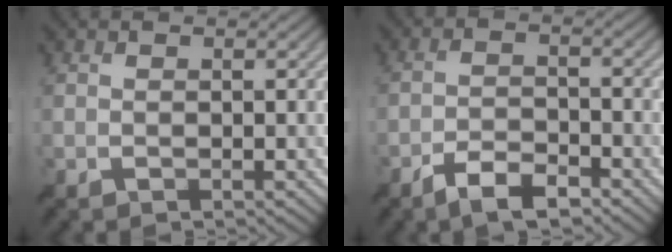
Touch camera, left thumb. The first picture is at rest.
{"total": 5.3, "force": [-3.9, 1.6, 3.2], "torque": [-0.060, 0.000, -0.071]}